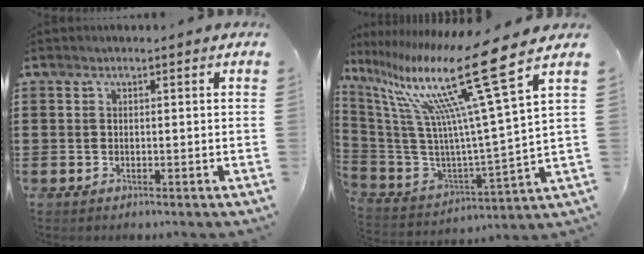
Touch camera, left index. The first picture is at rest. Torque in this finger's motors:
{"motor_torque": [1.29, -0.85, 1.05, 0.21]}